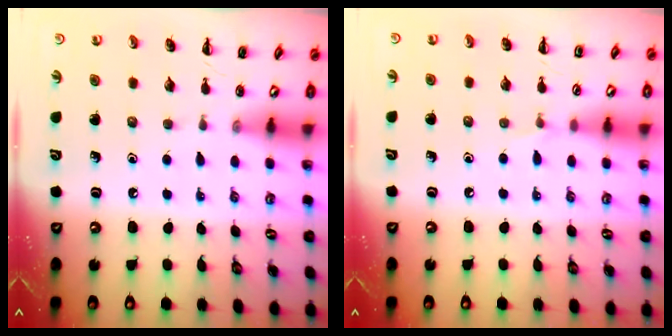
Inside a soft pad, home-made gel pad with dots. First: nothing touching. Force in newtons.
{"total": 3.3, "press": 3.0, "slide": 1.2}